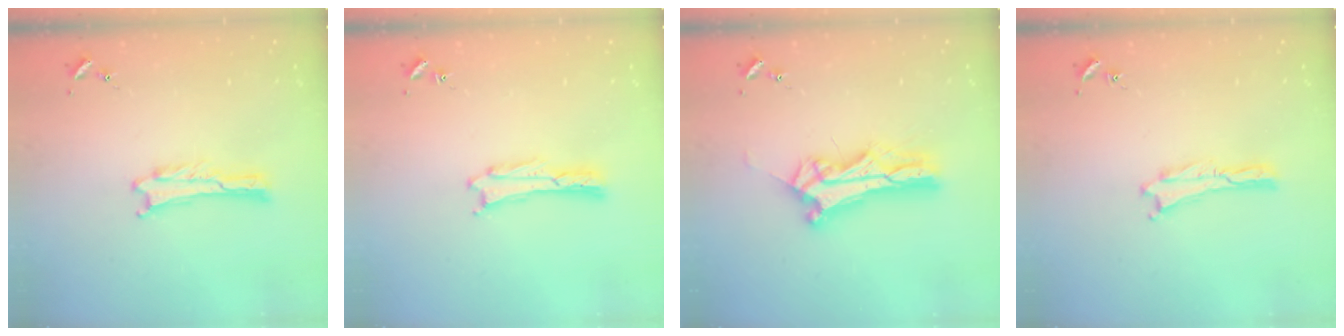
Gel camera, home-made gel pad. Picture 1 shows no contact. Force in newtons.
{"total": 0.0}
{"total": 9.2, "press": 9.2, "slide": 0.7}
{"total": 0.0}